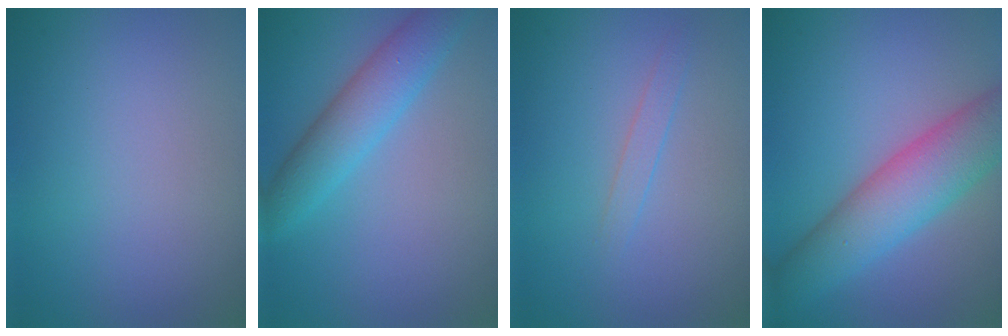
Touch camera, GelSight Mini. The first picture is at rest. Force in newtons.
{"total": 4.4, "press": 4.3, "slide": 0.2}
{"total": 1.0, "press": 1.0, "slide": 0.0}
{"total": 7.2, "press": 7.2, "slide": 0.2}